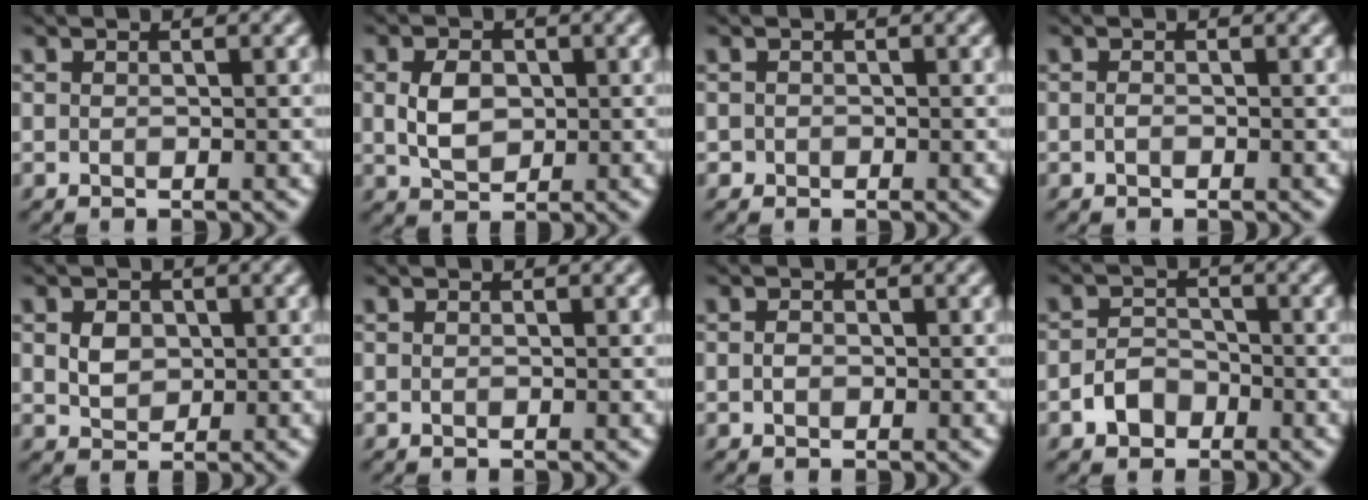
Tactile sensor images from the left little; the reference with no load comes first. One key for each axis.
{"total": 3.1, "fx": 0.1, "fy": 2.2, "fz": 2.2, "tx": -0.052, "ty": 0.002, "tz": 0.001}
{"total": 0.6, "fx": -0.3, "fy": 0.5, "fz": 0.0, "tx": 0.006, "ty": -0.003, "tz": -0.006}
{"total": 0.5, "fx": -0.3, "fy": 0.3, "fz": 0.4, "tx": -0.009, "ty": -0.001, "tz": -0.007}
{"total": 2.1, "fx": 0.2, "fy": 1.7, "fz": 1.2, "tx": -0.030, "ty": 0.000, "tz": 0.003}
{"total": 0.0}
{"total": 0.8, "fx": -0.2, "fy": 0.6, "fz": 0.4, "tx": -0.010, "ty": 0.000, "tz": -0.008}
{"total": 2.5, "fx": -1.5, "fy": 1.7, "fz": 1.0, "tx": -0.016, "ty": 0.006, "tz": -0.031}